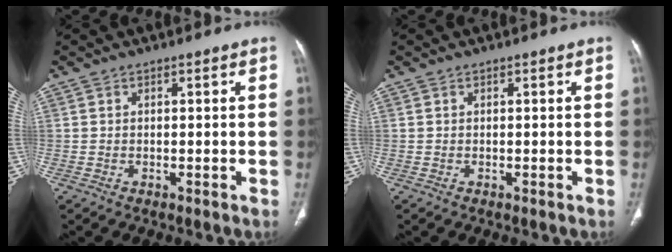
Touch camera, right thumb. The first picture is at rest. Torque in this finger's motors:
{"motor_torque": [0.00, 0.00, -0.13, 0.13, 0.00]}